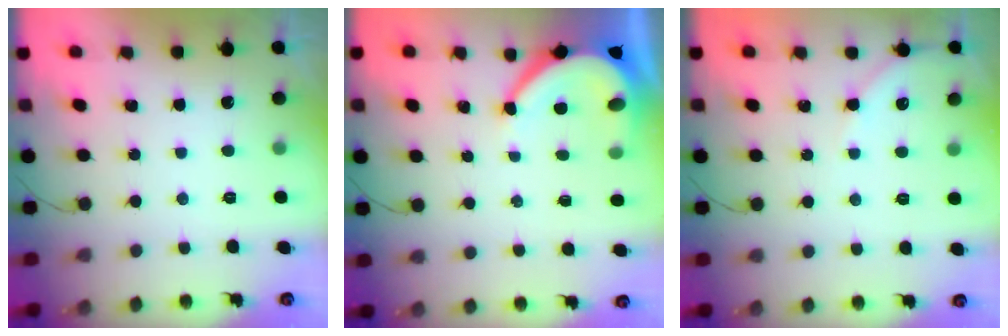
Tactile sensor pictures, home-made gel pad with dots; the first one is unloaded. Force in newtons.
{"total": 8.9, "press": 8.9, "slide": 0.9}
{"total": 3.7, "press": 3.7, "slide": 0.6}